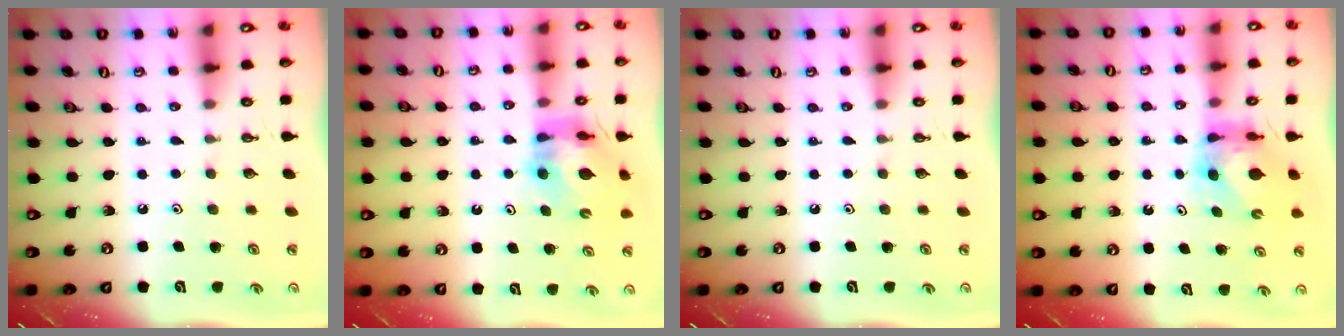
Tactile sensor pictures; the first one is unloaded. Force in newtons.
{"total": 11.1, "press": 11.1, "slide": 1.2}
{"total": 0.0}
{"total": 5.6, "press": 5.6, "slide": 0.5}